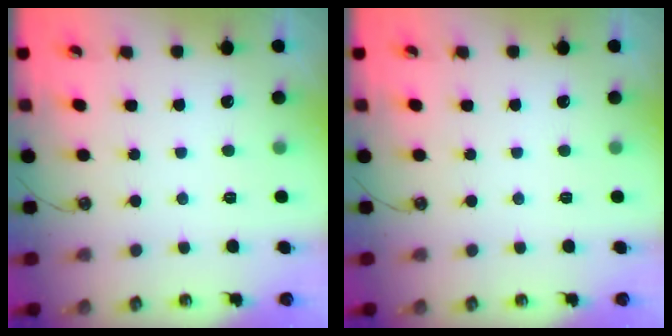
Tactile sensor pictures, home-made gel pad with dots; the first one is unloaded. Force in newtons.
{"total": 0.0}